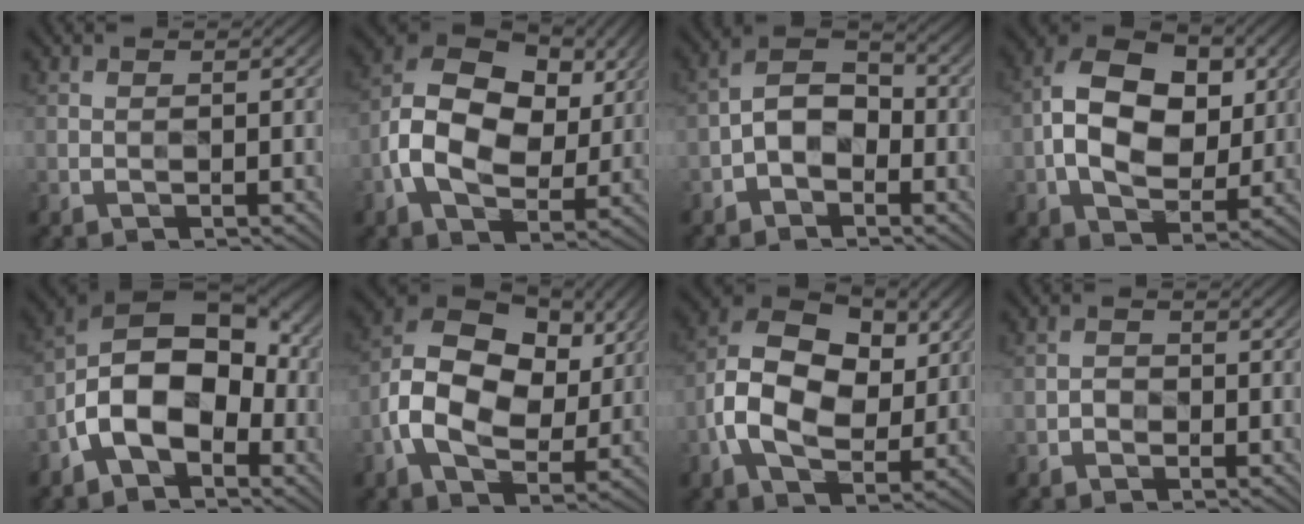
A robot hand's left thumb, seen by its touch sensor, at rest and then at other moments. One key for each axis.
{"total": 12.5, "fx": 0.8, "fy": 8.9, "fz": 8.8, "tx": -0.174, "ty": 0.011, "tz": 0.011}
{"total": 6.3, "fx": -2.6, "fy": 4.0, "fz": 4.0, "tx": -0.058, "ty": 0.013, "tz": -0.058}
{"total": 10.7, "fx": 0.9, "fy": 7.5, "fz": 7.5, "tx": -0.146, "ty": 0.013, "tz": 0.009}
{"total": 13.0, "fx": -3.7, "fy": 8.0, "fz": 9.5, "tx": -0.157, "ty": 0.007, "tz": -0.079}
{"total": 12.4, "fx": 0.7, "fy": 8.8, "fz": 8.8, "tx": -0.176, "ty": 0.013, "tz": 0.007}
{"total": 11.2, "fx": 0.3, "fy": 7.8, "fz": 8.0, "tx": -0.157, "ty": 0.017, "tz": -0.002}
{"total": 1.7, "fx": -1.3, "fy": 1.0, "fz": 0.4, "tx": -0.002, "ty": 0.001, "tz": -0.029}